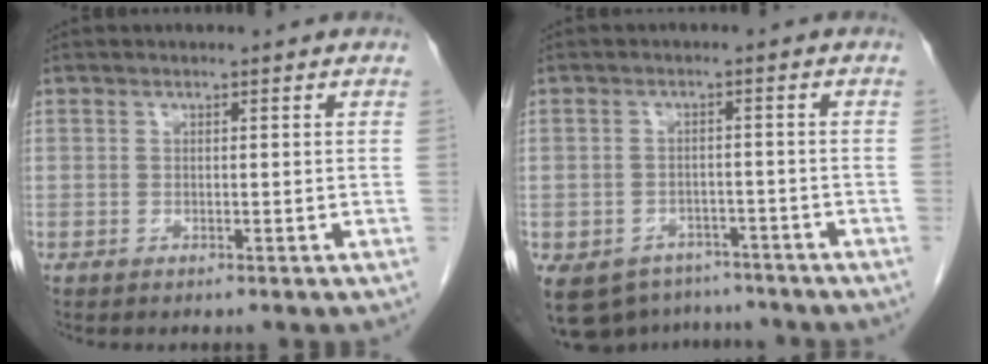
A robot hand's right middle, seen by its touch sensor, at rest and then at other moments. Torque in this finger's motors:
{"motor_torque": [1.19, -0.95, 0.62, 0.12]}